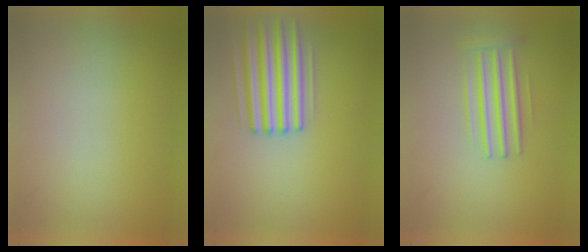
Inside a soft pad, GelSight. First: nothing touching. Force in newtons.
{"total": 4.8}
{"total": 2.8}